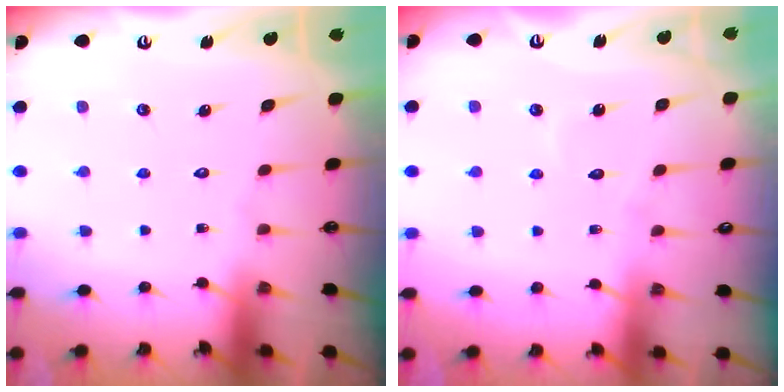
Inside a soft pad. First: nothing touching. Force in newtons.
{"total": 2.6, "press": 2.6, "slide": 0.2}